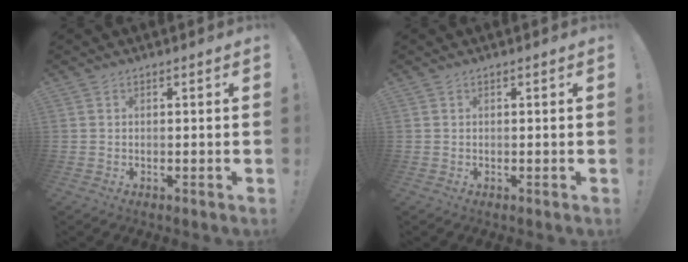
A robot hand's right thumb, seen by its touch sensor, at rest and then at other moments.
{"total": 0.0}